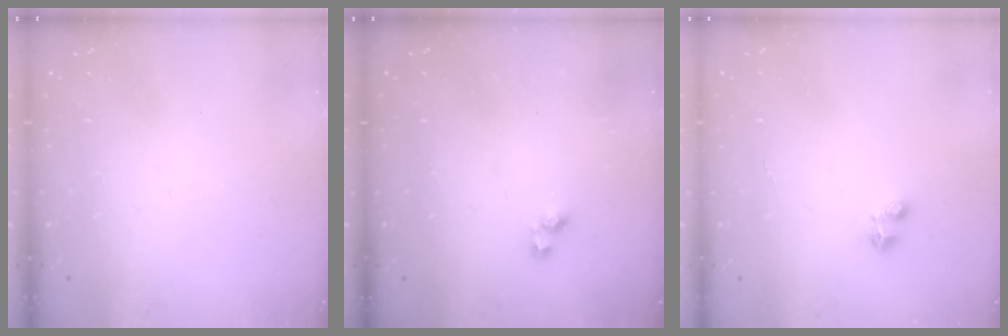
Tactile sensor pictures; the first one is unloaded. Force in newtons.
{"total": 1.9, "press": 1.9, "slide": 0.4}
{"total": 2.9, "press": 2.8, "slide": 0.5}